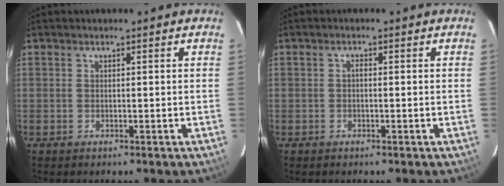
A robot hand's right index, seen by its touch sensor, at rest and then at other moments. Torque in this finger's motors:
{"motor_torque": [0.16, -0.05, 0.10, 0.02]}